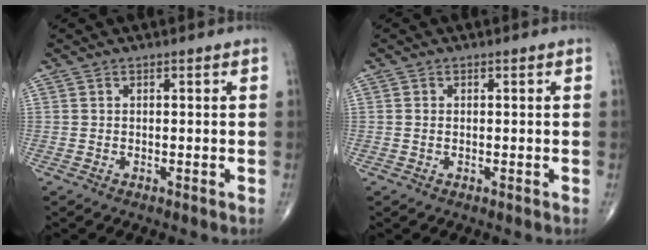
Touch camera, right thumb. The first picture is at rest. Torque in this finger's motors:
{"motor_torque": [-0.07, 0.23, -0.03, -0.17, -0.04]}